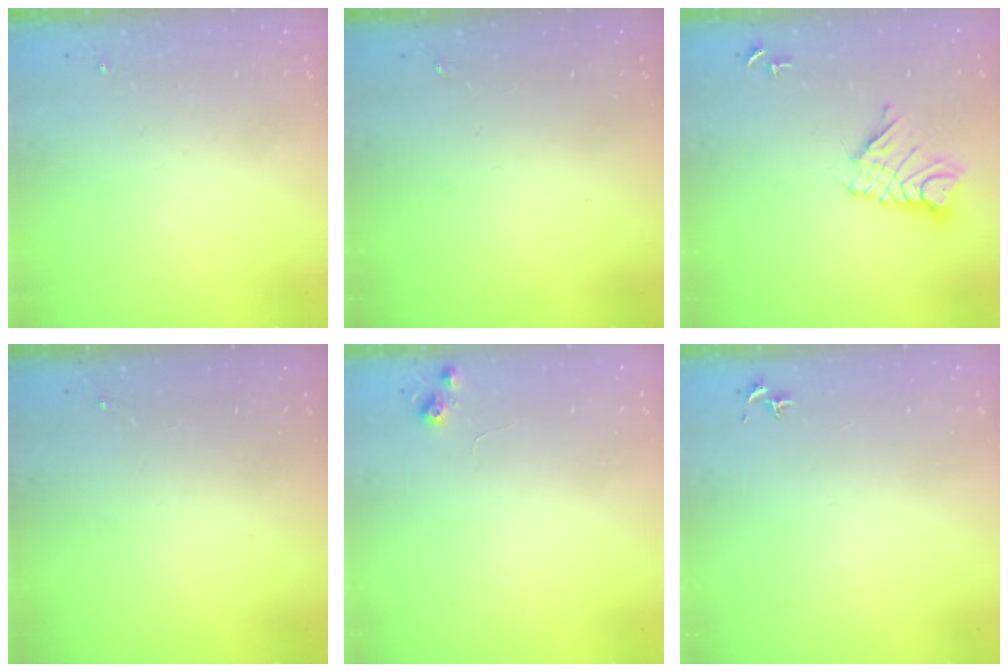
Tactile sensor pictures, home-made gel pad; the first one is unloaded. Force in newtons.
{"total": 0.0}
{"total": 11.1, "press": 11.0, "slide": 1.0}
{"total": 0.0}
{"total": 5.3, "press": 5.2, "slide": 0.7}
{"total": 0.0}